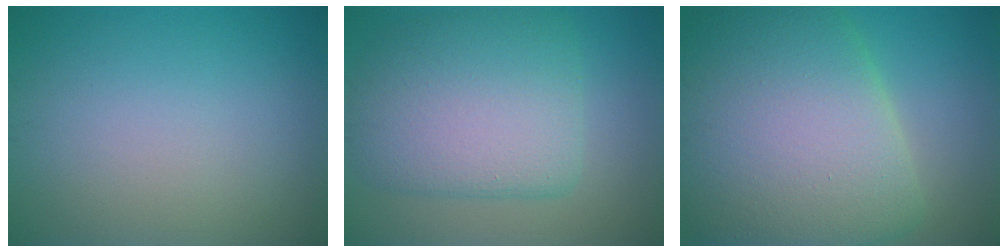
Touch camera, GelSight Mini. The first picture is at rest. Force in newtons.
{"total": 8.1, "press": 8.1, "slide": 0.8}
{"total": 14.0, "press": 14.0, "slide": 0.4}